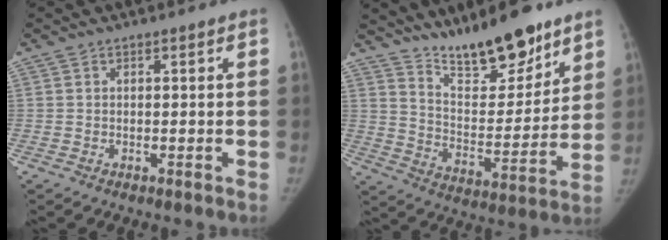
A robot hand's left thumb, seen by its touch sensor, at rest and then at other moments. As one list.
[{"total": 18.2, "force": [14.2, 5.8, 9.7], "torque": [-0.103, -0.097, 0.239]}]